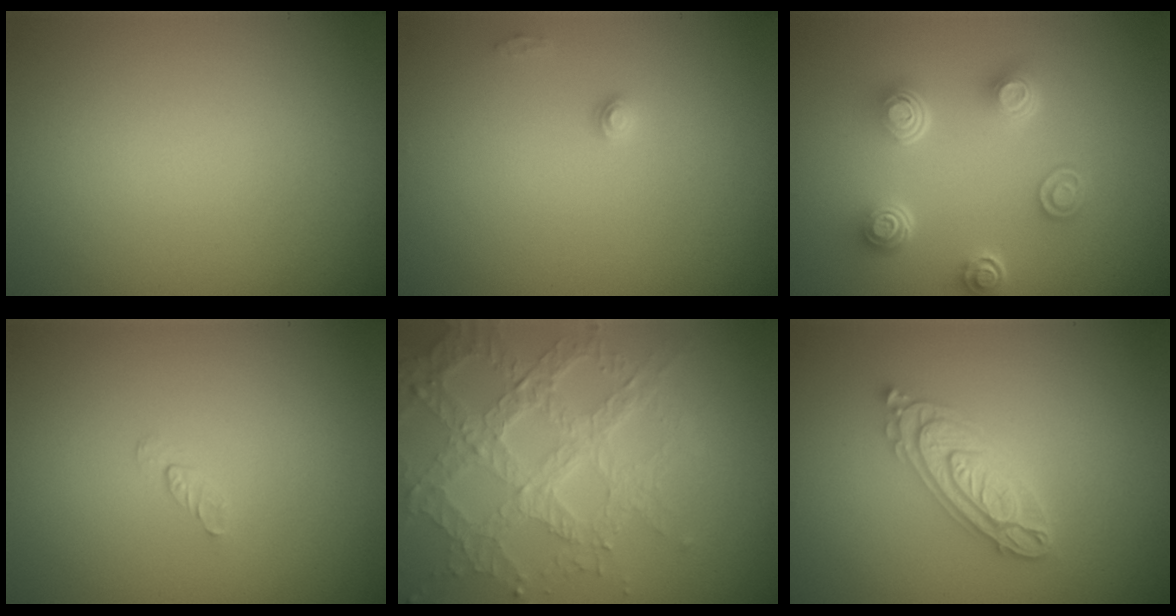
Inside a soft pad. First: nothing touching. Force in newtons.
{"total": 0.9, "press": 0.9, "slide": 0.1}
{"total": 4.7, "press": 3.4, "slide": 3.2}
{"total": 0.5, "press": 0.3, "slide": 0.4}
{"total": 7.0, "press": 5.2, "slide": 4.6}
{"total": 4.3, "press": 4.2, "slide": 0.7}